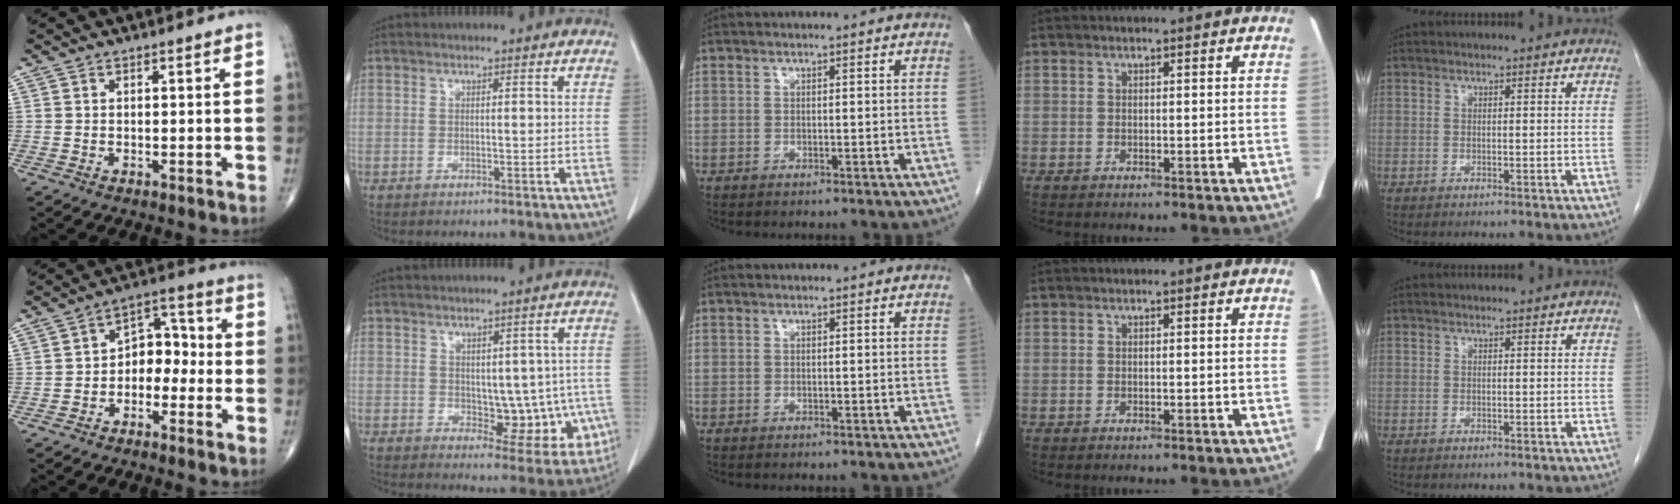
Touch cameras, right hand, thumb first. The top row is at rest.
{"thumb": {"total": 7.8, "force": [-1.7, 5.5, 5.2], "torque": [-0.045, 0.043, -0.042]}, "index": {"total": 8.9, "force": [-0.7, 5.2, 7.2], "torque": [-0.064, 0.010, 0.011]}}